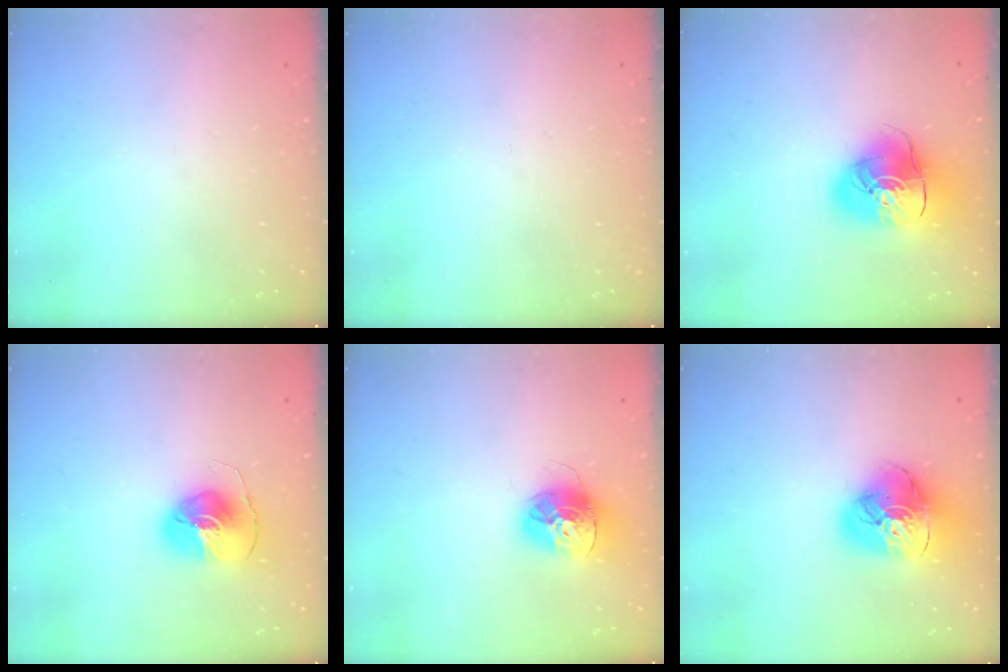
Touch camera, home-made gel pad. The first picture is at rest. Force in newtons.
{"total": 0.0}
{"total": 15.4, "press": 15.2, "slide": 2.3}
{"total": 8.7, "press": 8.7, "slide": 0.6}
{"total": 14.8, "press": 14.7, "slide": 1.4}
{"total": 19.0, "press": 18.8, "slide": 2.2}